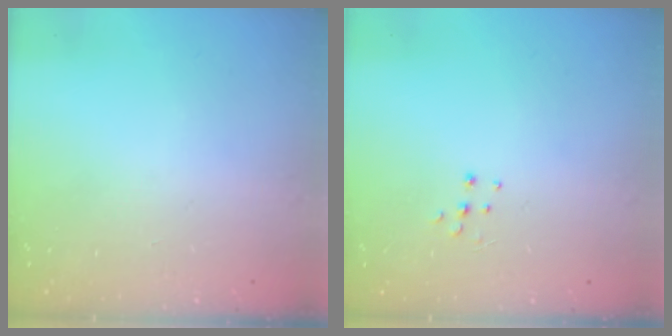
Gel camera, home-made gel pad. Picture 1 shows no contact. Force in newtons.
{"total": 4.3, "press": 4.3, "slide": 0.4}